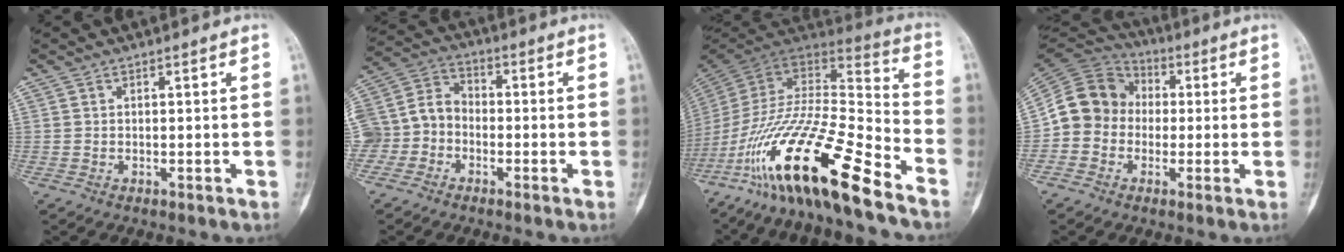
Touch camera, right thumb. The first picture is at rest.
{"total": 9.6, "force": [-2.8, 8.3, 4.0], "torque": [-0.067, 0.044, -0.060]}
{"total": 26.3, "force": [-16.4, 5.4, 19.8], "torque": [-0.390, 0.046, -0.292]}
{"total": 11.7, "force": [-0.5, 10.5, 5.0], "torque": [-0.068, 0.033, -0.022]}